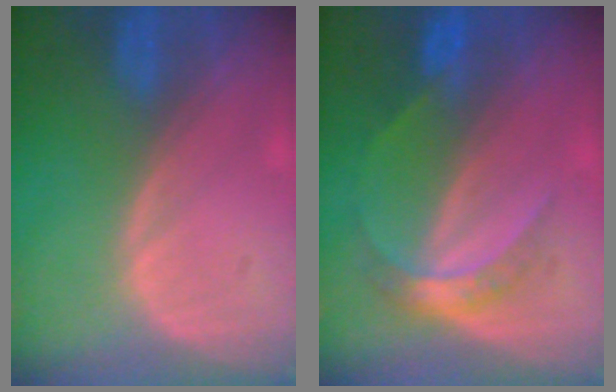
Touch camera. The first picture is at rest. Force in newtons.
{"total": 4.8, "press": 4.3, "slide": 2.1}